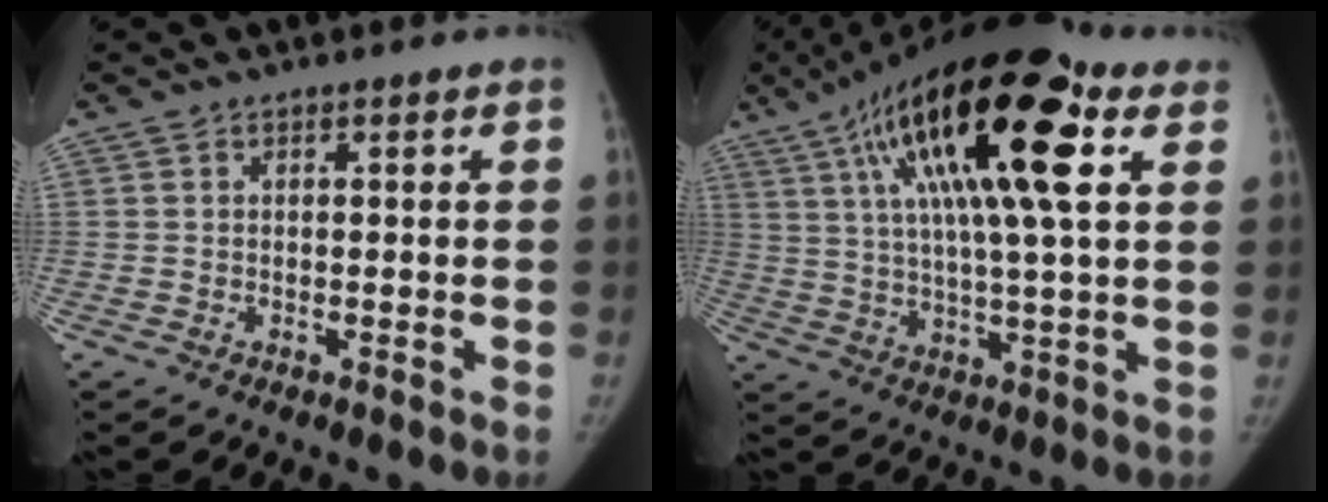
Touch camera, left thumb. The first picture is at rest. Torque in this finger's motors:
{"motor_torque": [0.58, 0.64, 2.67, -0.10, 0.24]}